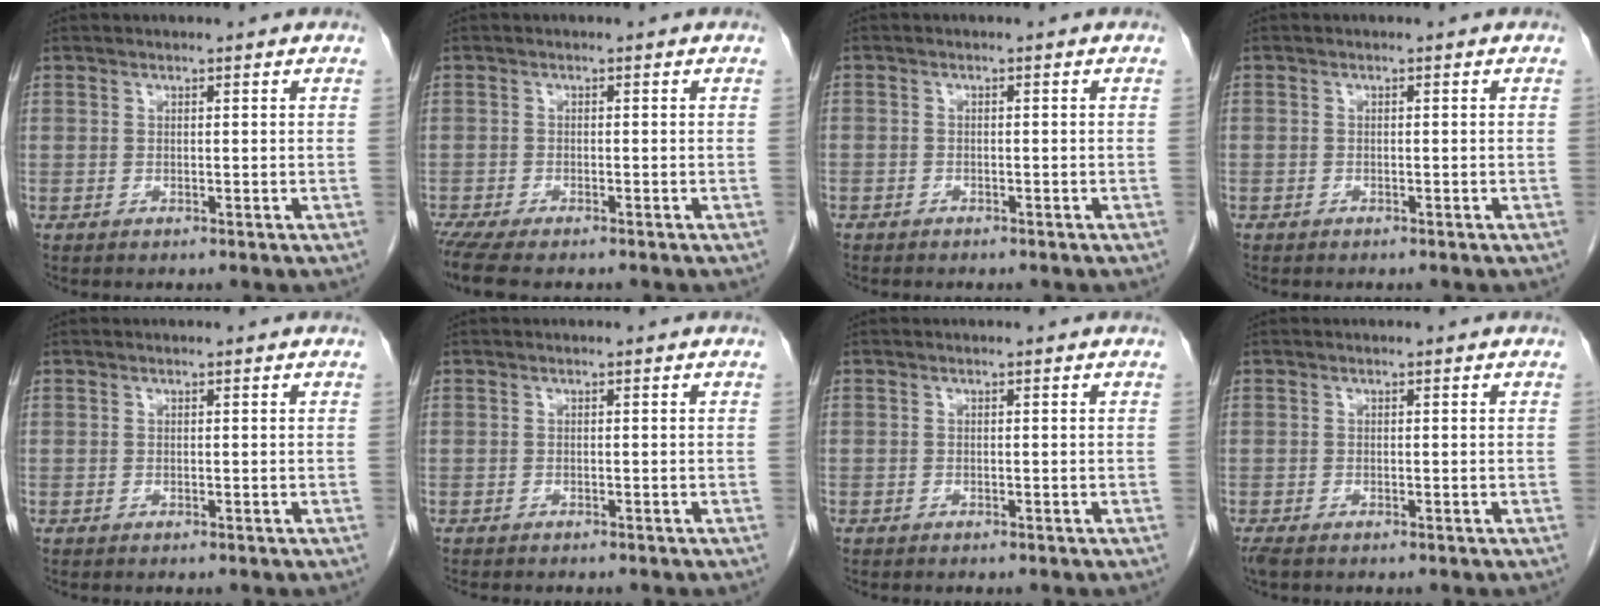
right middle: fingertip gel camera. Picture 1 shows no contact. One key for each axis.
{"total": 7.4, "fx": -6.1, "fy": 1.7, "fz": 3.9, "tx": -0.058, "ty": -0.011, "tz": -0.096}
{"total": 1.8, "fx": -1.4, "fy": 0.9, "fz": 0.5, "tx": -0.010, "ty": 0.001, "tz": -0.016}
{"total": 0.5, "fx": -0.4, "fy": 0.3, "fz": 0.1, "tx": -0.005, "ty": 0.002, "tz": -0.007}
{"total": 0.0}
{"total": 3.3, "fx": -2.9, "fy": 0.8, "fz": 1.5, "tx": -0.018, "ty": -0.005, "tz": -0.032}
{"total": 0.0}
{"total": 1.6, "fx": -1.3, "fy": 0.4, "fz": 0.9, "tx": -0.019, "ty": -0.007, "tz": -0.022}